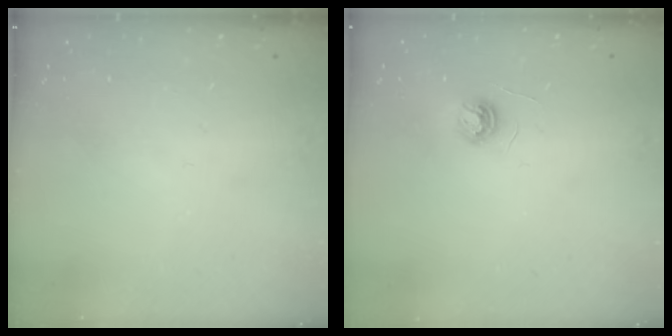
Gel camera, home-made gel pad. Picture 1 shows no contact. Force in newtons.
{"total": 4.4, "press": 4.4, "slide": 0.5}